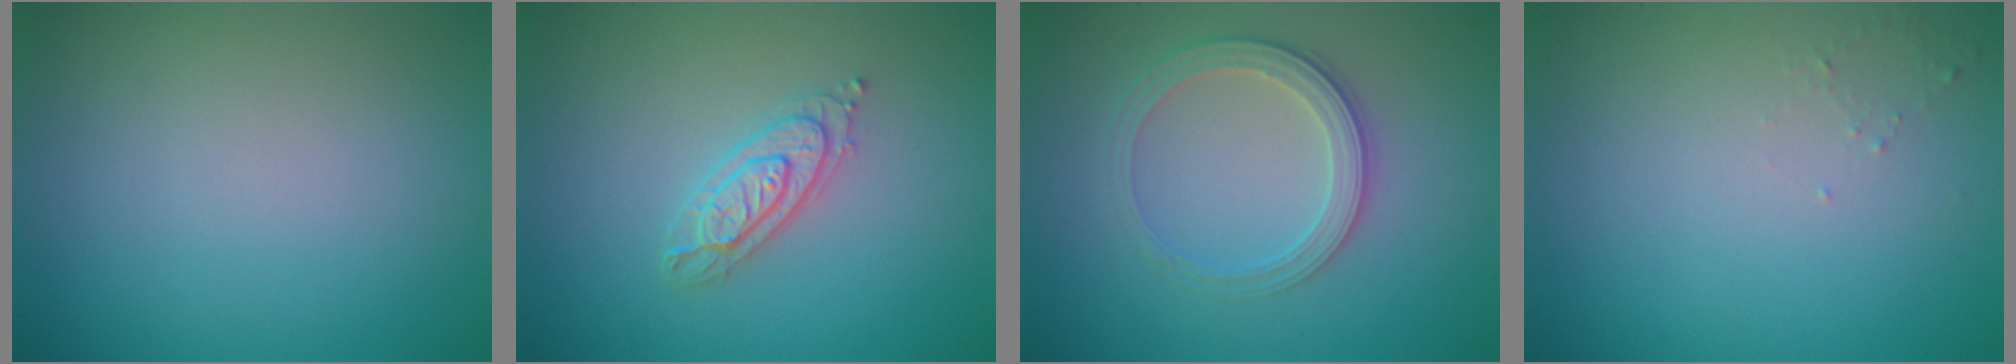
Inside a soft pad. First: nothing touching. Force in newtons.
{"total": 2.3, "press": 2.2, "slide": 0.5}
{"total": 2.8, "press": 2.6, "slide": 0.9}
{"total": 0.7, "press": 0.6, "slide": 0.2}